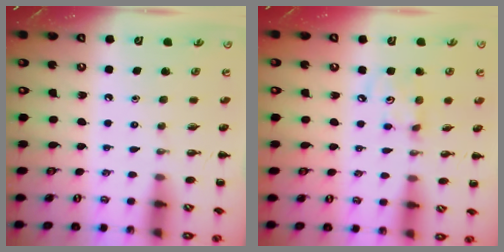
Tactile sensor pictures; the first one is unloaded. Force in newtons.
{"total": 4.1, "press": 4.0, "slide": 0.7}